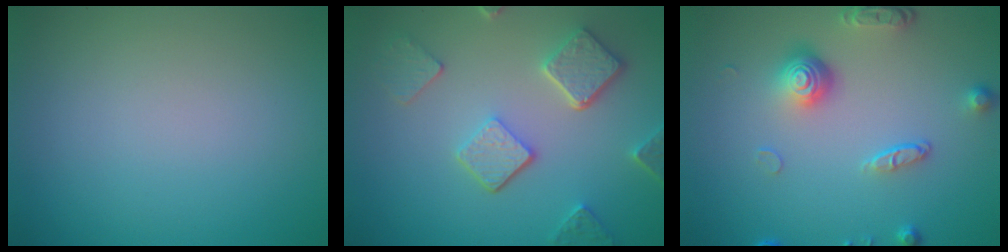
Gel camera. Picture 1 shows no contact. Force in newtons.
{"total": 5.1, "press": 3.9, "slide": 3.2}
{"total": 4.2, "press": 3.1, "slide": 2.9}